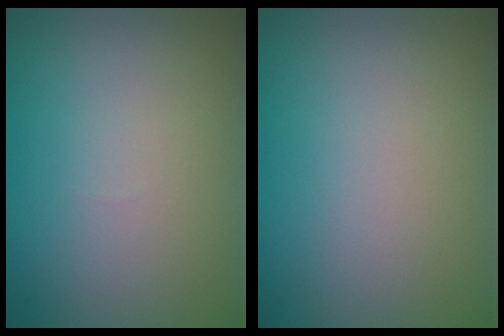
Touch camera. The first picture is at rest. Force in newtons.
{"total": 0.0}